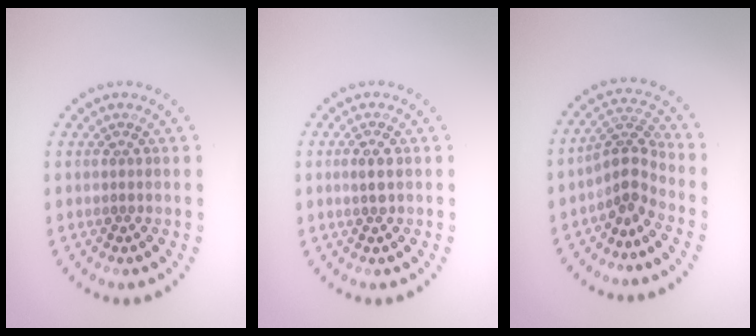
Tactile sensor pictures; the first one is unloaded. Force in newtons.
{"total": 1.3, "press": 1.3, "slide": 0.1}
{"total": 2.9, "press": 1.9, "slide": 2.2}